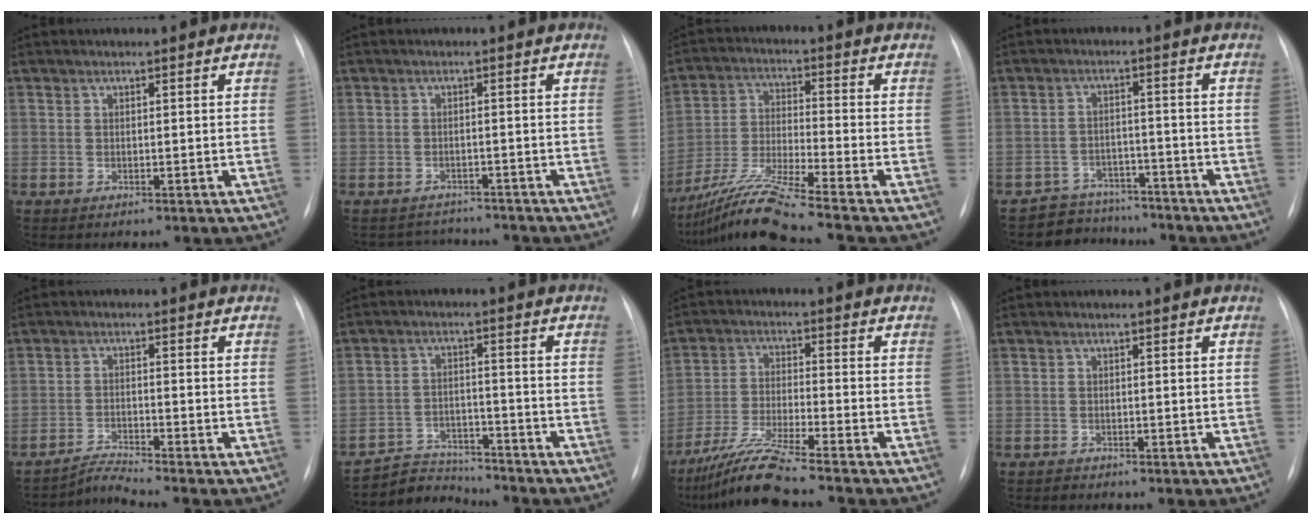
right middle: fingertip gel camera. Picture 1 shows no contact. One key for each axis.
{"total": 3.7, "fx": -3.3, "fy": 1.4, "fz": -0.8, "tx": 0.007, "ty": 0.009, "tz": -0.049}
{"total": 11.7, "fx": -9.8, "fy": -2.0, "fz": 6.1, "tx": -0.129, "ty": -0.023, "tz": -0.184}
{"total": 6.7, "fx": -5.7, "fy": 3.4, "fz": -0.6, "tx": 0.017, "ty": 0.028, "tz": -0.087}
{"total": 3.5, "fx": -3.1, "fy": -1.6, "fz": -0.3, "tx": -0.007, "ty": -0.022, "tz": -0.056}
{"total": 6.6, "fx": -6.4, "fy": 1.3, "fz": -0.8, "tx": 0.008, "ty": 0.007, "tz": -0.108}
{"total": 8.8, "fx": -7.4, "fy": -1.2, "fz": 4.6, "tx": -0.099, "ty": -0.032, "tz": -0.141}
{"total": 0.5, "fx": -0.5, "fy": 0.2, "fz": -0.1, "tx": -0.004, "ty": -0.003, "tz": -0.009}